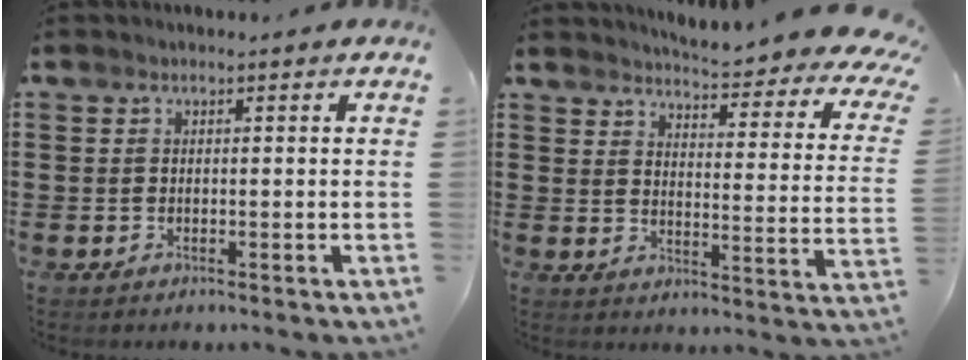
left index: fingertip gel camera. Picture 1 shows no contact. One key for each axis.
{"total": 5.1, "fx": 4.7, "fy": -0.2, "fz": 2.1, "tx": -0.049, "ty": -0.049, "tz": 0.073}